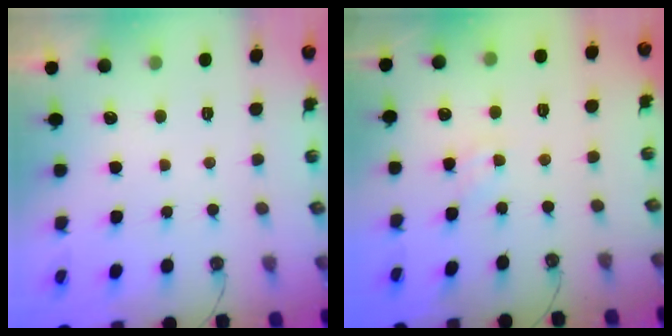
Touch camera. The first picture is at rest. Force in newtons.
{"total": 0.9, "press": 0.9, "slide": 0.2}